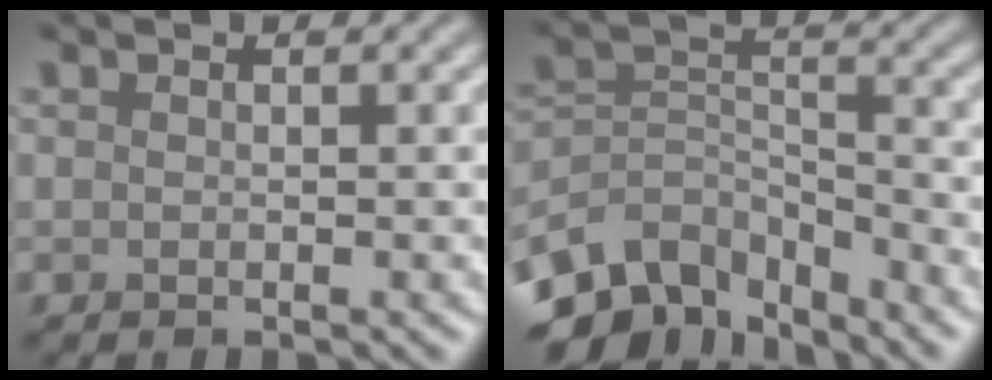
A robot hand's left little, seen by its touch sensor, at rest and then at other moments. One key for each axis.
{"total": 7.8, "fx": -5.8, "fy": 4.0, "fz": 3.4, "tx": -0.065, "ty": -0.014, "tz": -0.112}